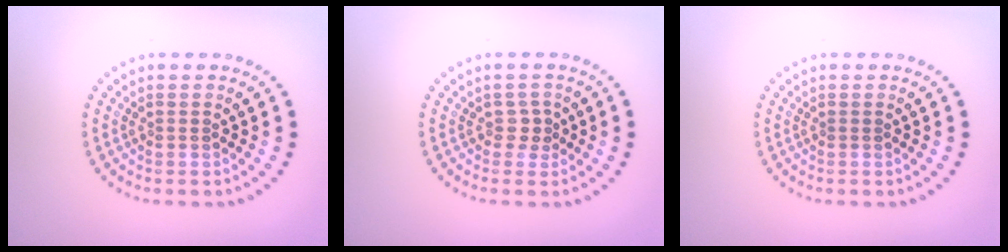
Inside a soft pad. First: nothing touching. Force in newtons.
{"total": 1.2, "press": 1.0, "slide": 0.6}
{"total": 0.0}